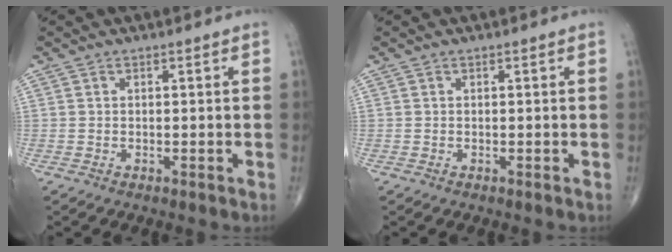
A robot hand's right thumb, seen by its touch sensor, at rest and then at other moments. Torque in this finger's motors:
{"motor_torque": [-0.01, 0.00, 0.00, 0.00, 0.00]}